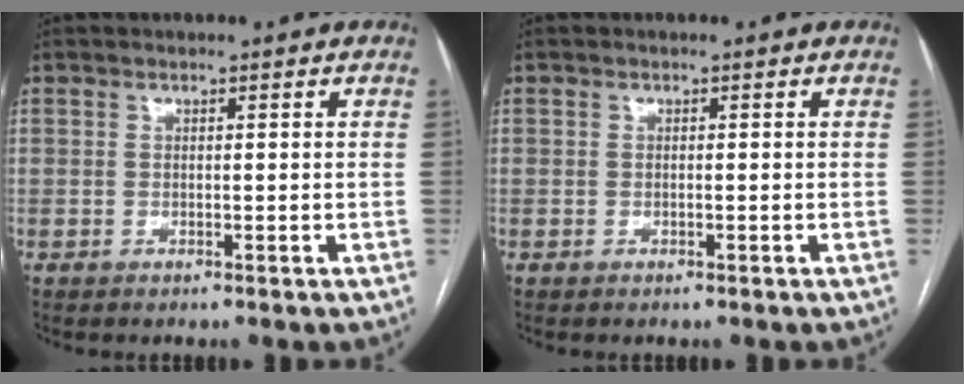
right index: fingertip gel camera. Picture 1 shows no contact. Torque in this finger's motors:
{"motor_torque": [-0.01, 0.02, 0.00, 0.01]}